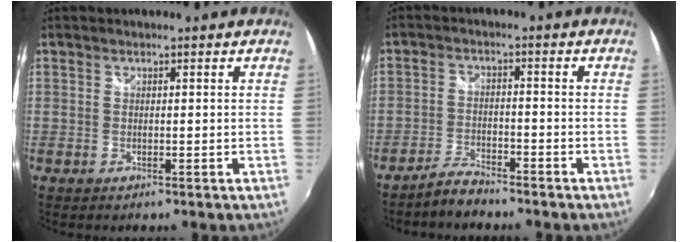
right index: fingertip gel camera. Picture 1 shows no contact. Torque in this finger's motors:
{"motor_torque": [-0.14, -0.06, -0.15, -0.02]}